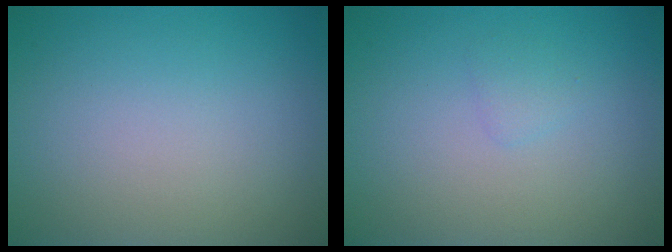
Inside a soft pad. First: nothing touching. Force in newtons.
{"total": 0.8, "press": 0.8, "slide": 0.0}